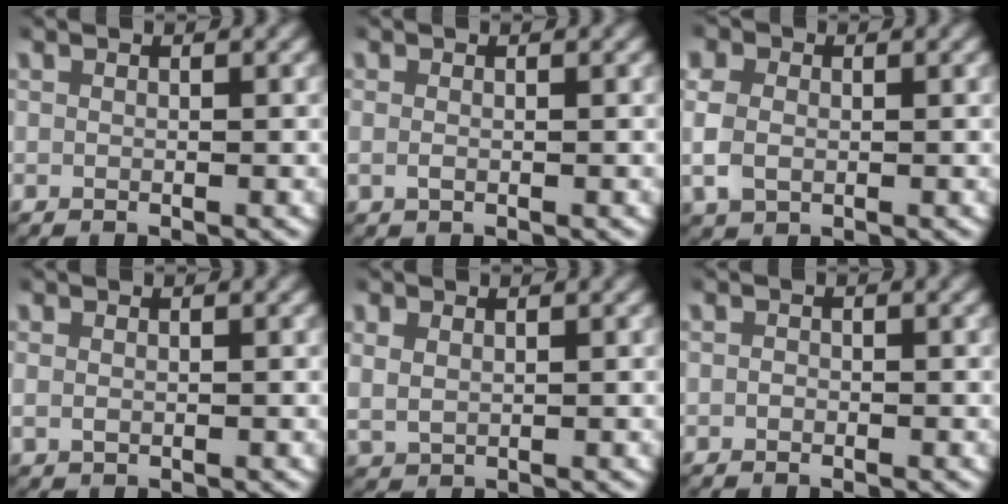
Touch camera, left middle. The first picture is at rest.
{"total": 0.7, "force": [0.0, 0.4, 0.6], "torque": [-0.017, -0.003, 0.004]}
{"total": 4.2, "force": [0.2, 3.6, 2.3], "torque": [-0.071, -0.006, 0.006]}
{"total": 0.8, "force": [0.3, 0.5, 0.5], "torque": [-0.014, -0.001, 0.009]}
{"total": 2.5, "force": [0.9, 2.0, 1.1], "torque": [-0.041, -0.007, 0.025]}
{"total": 0.6, "force": [-0.4, 0.4, 0.1], "torque": [-0.003, -0.003, -0.006]}